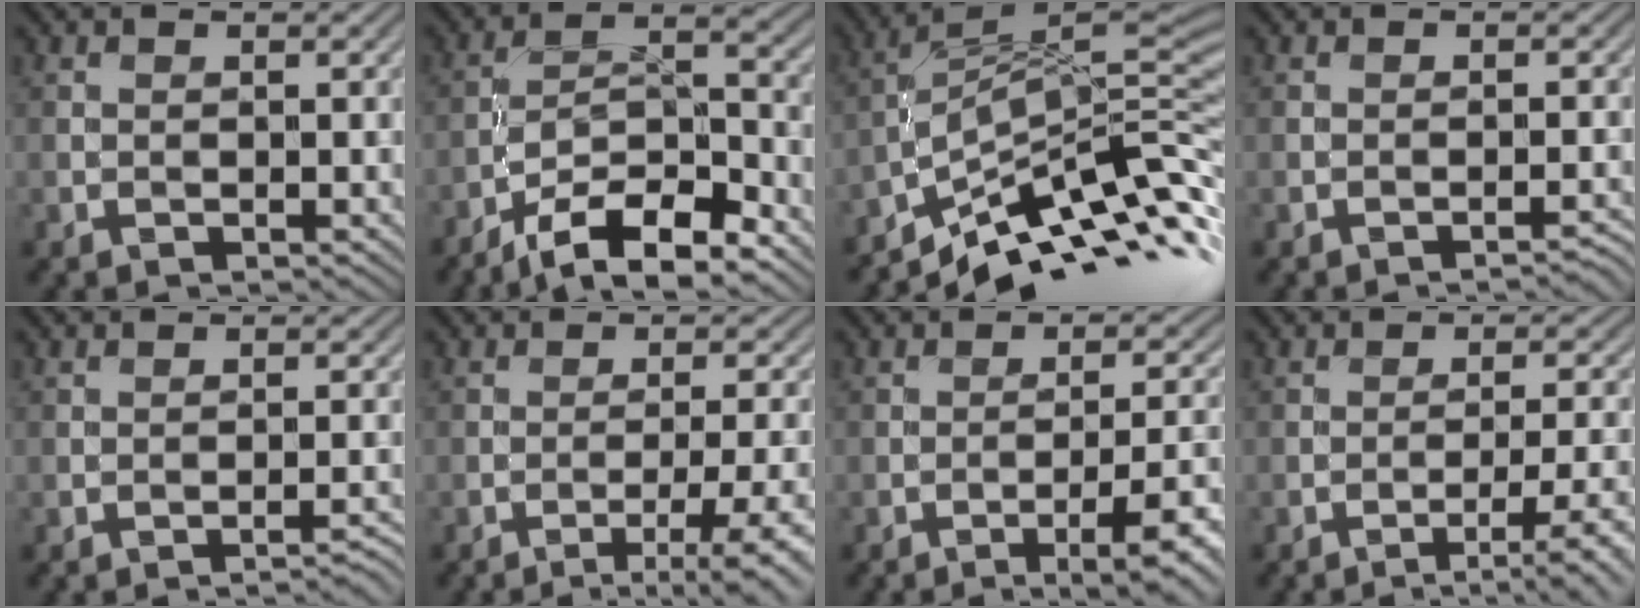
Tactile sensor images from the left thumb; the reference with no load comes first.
{"total": 11.3, "force": [-8.1, 3.4, 7.1], "torque": [-0.124, -0.001, -0.152]}
{"total": 11.1, "force": [-5.5, 3.4, 9.1], "torque": [-0.157, 0.012, -0.096]}
{"total": 1.7, "force": [-1.5, 0.1, 0.8], "torque": [-0.009, 0.004, -0.024]}
{"total": 2.2, "force": [-1.8, 0.2, 1.2], "torque": [-0.015, 0.006, -0.031]}
{"total": 7.4, "force": [-4.1, 1.4, 6.1], "torque": [-0.099, 0.002, -0.051]}
{"total": 8.3, "force": [-4.3, 1.9, 6.8], "torque": [-0.109, 0.004, -0.056]}
{"total": 6.6, "force": [-3.5, 1.5, 5.4], "torque": [-0.087, -0.001, -0.043]}